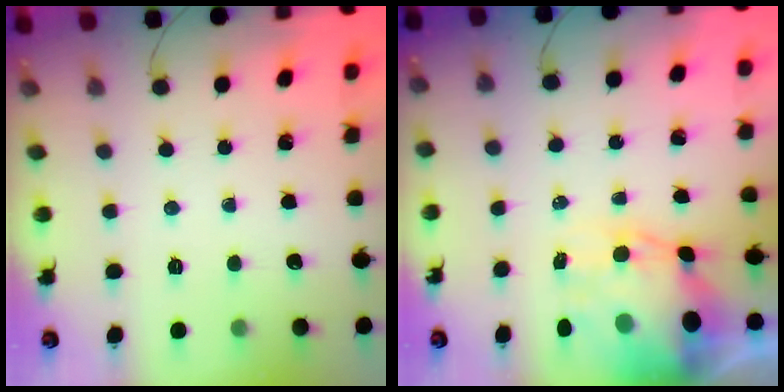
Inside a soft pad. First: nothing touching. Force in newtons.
{"total": 8.2, "press": 7.7, "slide": 2.7}